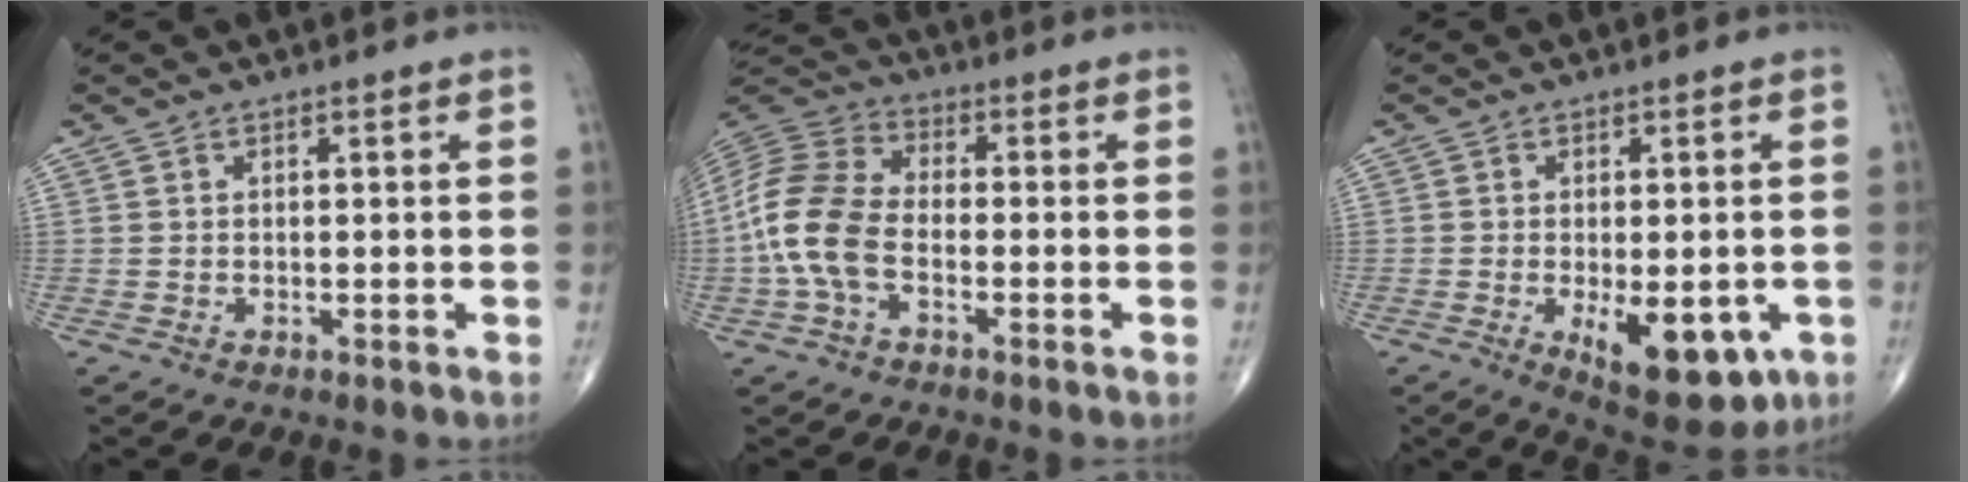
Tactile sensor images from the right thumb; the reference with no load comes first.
{"total": 12.4, "force": [-2.8, 7.2, 9.7], "torque": [-0.209, 0.032, -0.065]}
{"total": 11.8, "force": [-3.7, 5.4, 9.8], "torque": [-0.114, -0.011, -0.039]}